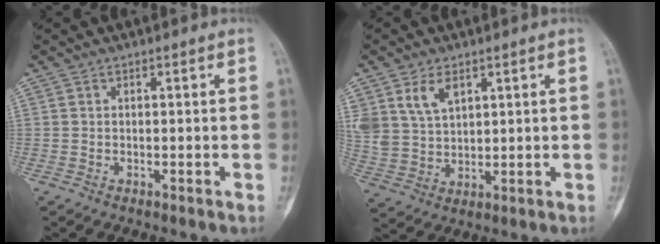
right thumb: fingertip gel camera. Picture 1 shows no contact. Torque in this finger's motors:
{"motor_torque": [-0.13, 0.18, 0.51, 0.56, 0.06]}